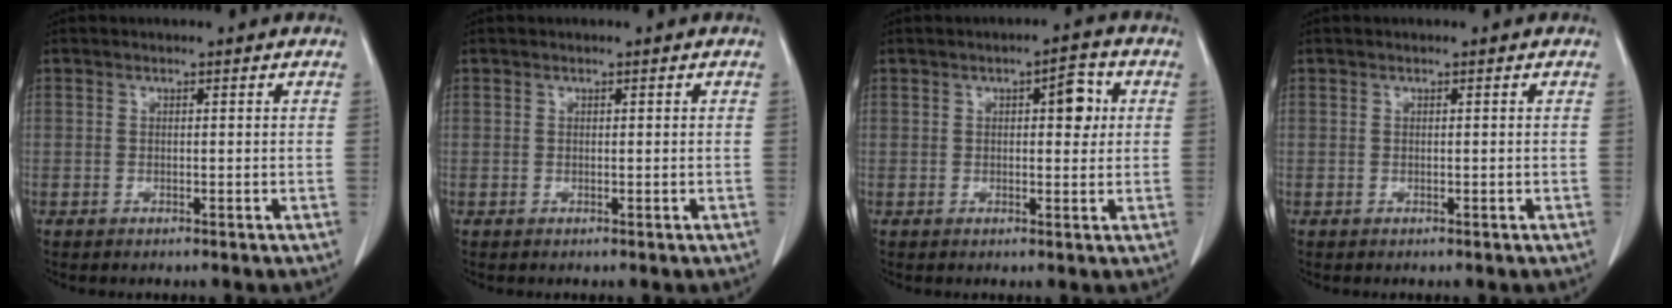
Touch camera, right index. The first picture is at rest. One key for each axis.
{"total": 0.0}
{"total": 4.2, "fx": 1.1, "fy": 1.6, "fz": 3.8, "tx": -0.048, "ty": 0.012, "tz": 0.012}
{"total": 0.0}